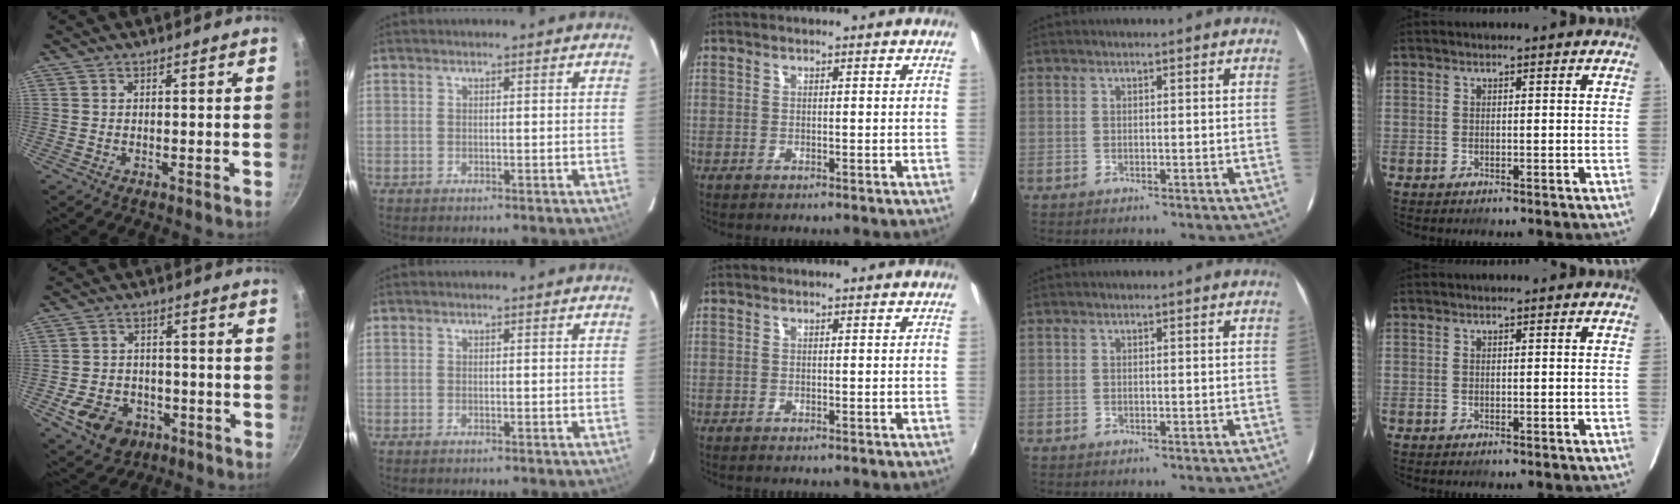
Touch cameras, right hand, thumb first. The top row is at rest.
{"thumb": {"total": 10.7, "force": [-4.6, 8.1, 5.3], "torque": [-0.073, 0.028, -0.065]}}